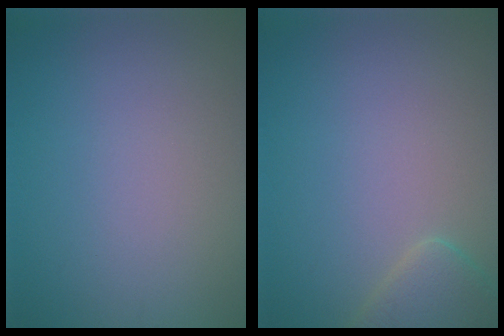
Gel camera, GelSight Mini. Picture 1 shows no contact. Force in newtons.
{"total": 2.8, "press": 2.8, "slide": 0.1}